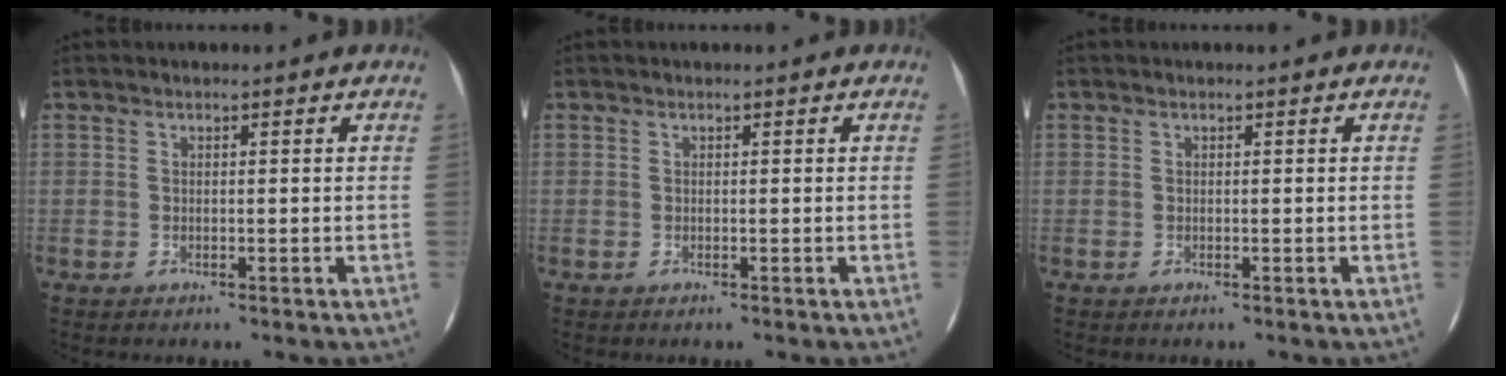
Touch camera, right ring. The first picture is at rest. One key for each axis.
{"total": 0.0}
{"total": 0.0}